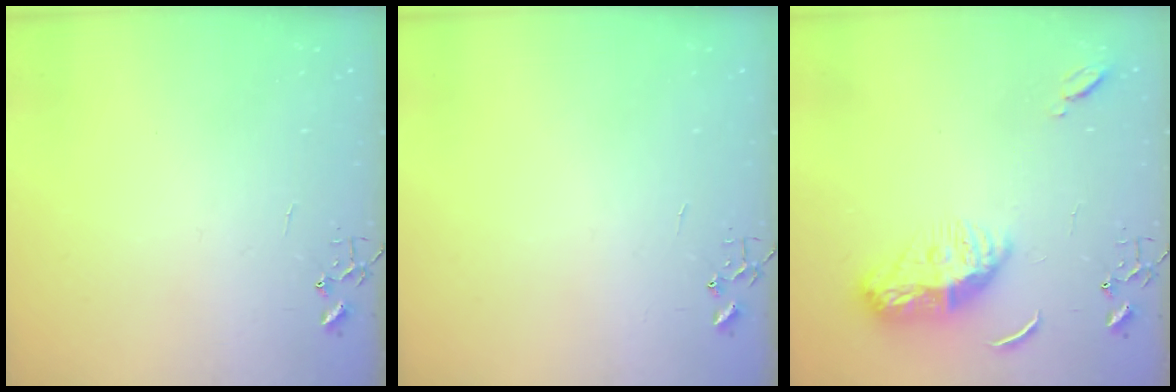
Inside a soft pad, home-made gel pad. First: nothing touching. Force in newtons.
{"total": 0.0}
{"total": 11.1, "press": 11.0, "slide": 1.0}